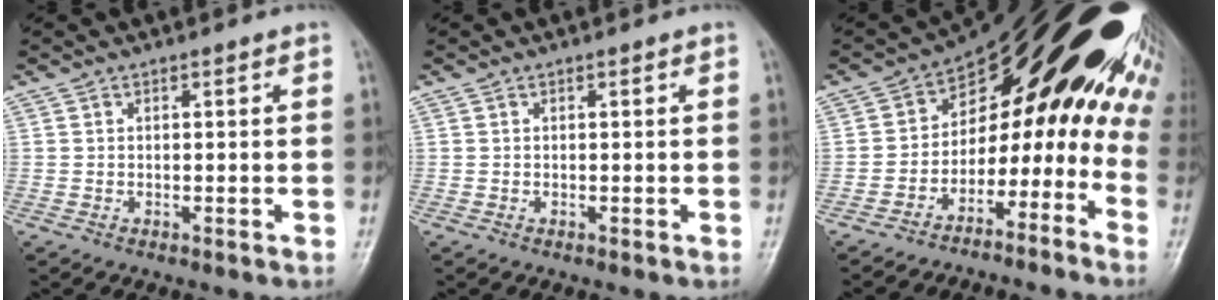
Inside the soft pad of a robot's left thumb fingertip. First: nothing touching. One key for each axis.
{"total": 0.0}
{"total": 21.8, "fx": -2.6, "fy": 13.8, "fz": 16.6, "tx": -0.201, "ty": 0.136, "tz": -0.038}